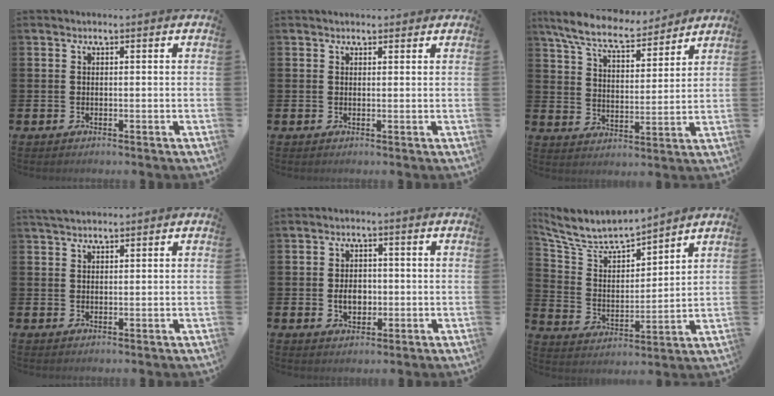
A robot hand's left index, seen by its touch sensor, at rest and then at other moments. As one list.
[{"total": 1.3, "force": [1.2, 0.5, 0.2], "torque": [0.011, 0.000, 0.020]}, {"total": 8.5, "force": [7.8, 1.6, 3.1], "torque": [-0.086, -0.041, 0.138]}, {"total": 2.9, "force": [2.7, 0.6, 0.8], "torque": [-0.013, -0.008, 0.050]}, {"total": 3.6, "force": [-0.2, 2.5, 2.5], "torque": [-0.028, -0.003, -0.012]}, {"total": 7.0, "force": [6.7, 1.3, 1.6], "torque": [-0.065, -0.052, 0.113]}]